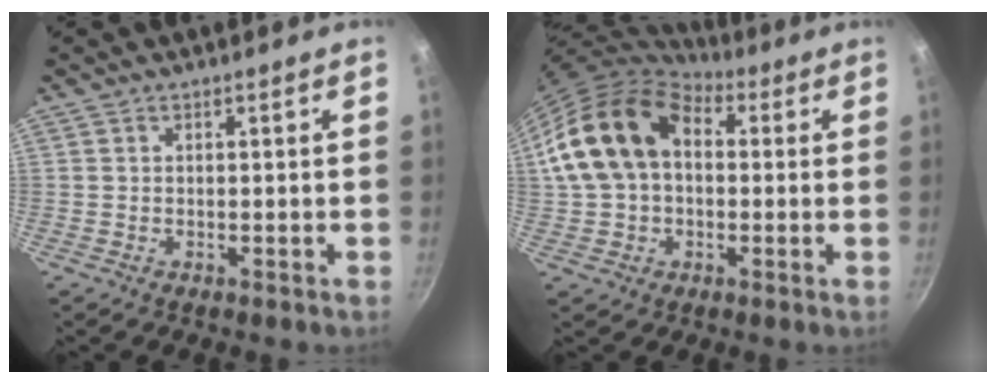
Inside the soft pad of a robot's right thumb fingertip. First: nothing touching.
{"total": 16.1, "force": [2.8, 11.4, 11.0], "torque": [-0.185, 0.030, 0.041]}